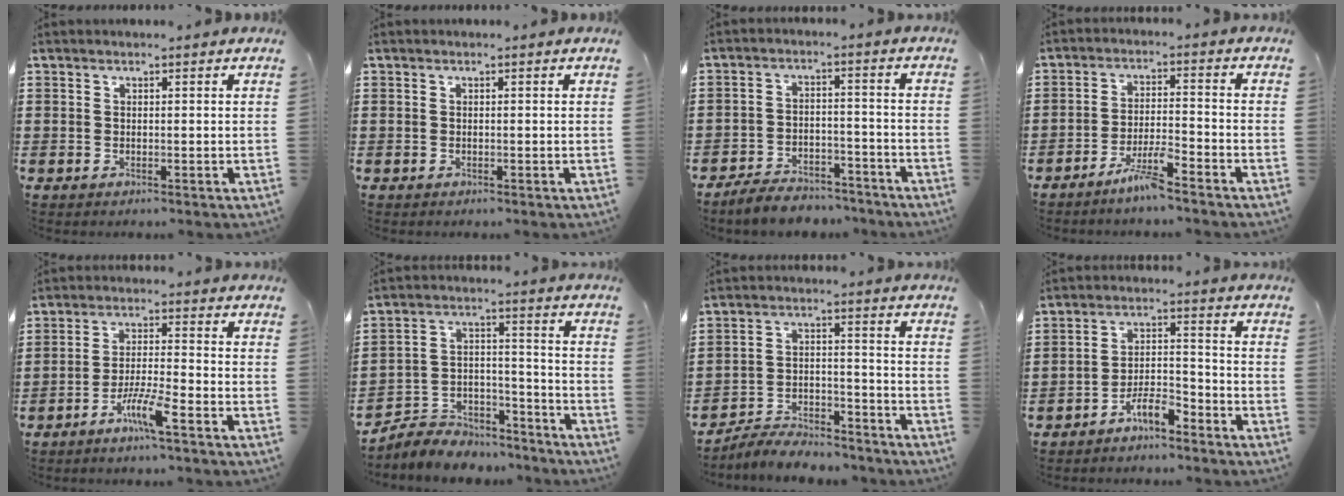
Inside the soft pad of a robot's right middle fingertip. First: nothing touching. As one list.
[{"total": 0.0}, {"total": 5.4, "force": [-5.2, 1.1, 1.0], "torque": [-0.021, 0.012, -0.105]}, {"total": 5.2, "force": [-4.2, 0.2, 3.0], "torque": [-0.064, -0.004, -0.081]}, {"total": 5.6, "force": [-3.7, 0.4, 4.2], "torque": [-0.080, -0.004, -0.069]}, {"total": 6.6, "force": [-6.3, 1.9, 0.1], "torque": [-0.012, 0.012, -0.130]}, {"total": 6.1, "force": [-6.0, 0.8, 0.8], "torque": [-0.016, 0.010, -0.120]}, {"total": 5.3, "force": [-4.7, 1.1, 2.2], "torque": [-0.050, 0.006, -0.097]}]